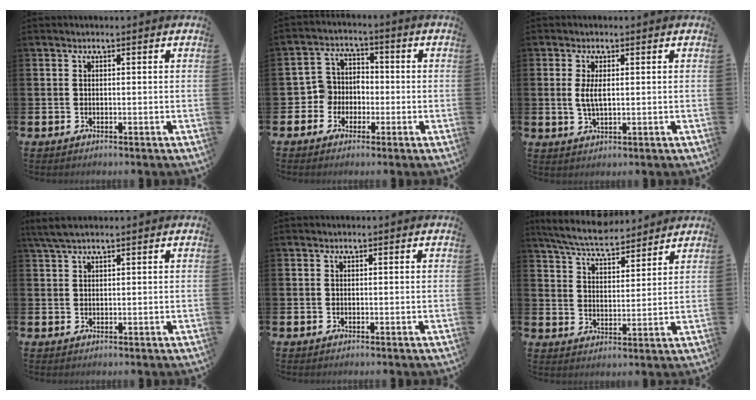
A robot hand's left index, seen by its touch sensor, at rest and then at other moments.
{"total": 4.6, "force": [-1.7, 4.2, 0.6], "torque": [-0.029, 0.007, -0.039]}
{"total": 3.0, "force": [0.6, 1.1, 2.7], "torque": [-0.046, 0.001, 0.008]}
{"total": 2.7, "force": [2.1, 0.7, 1.7], "torque": [-0.035, 0.005, 0.038]}
{"total": 0.0}
{"total": 6.8, "force": [6.5, 0.9, 1.8], "torque": [-0.057, -0.036, 0.114]}